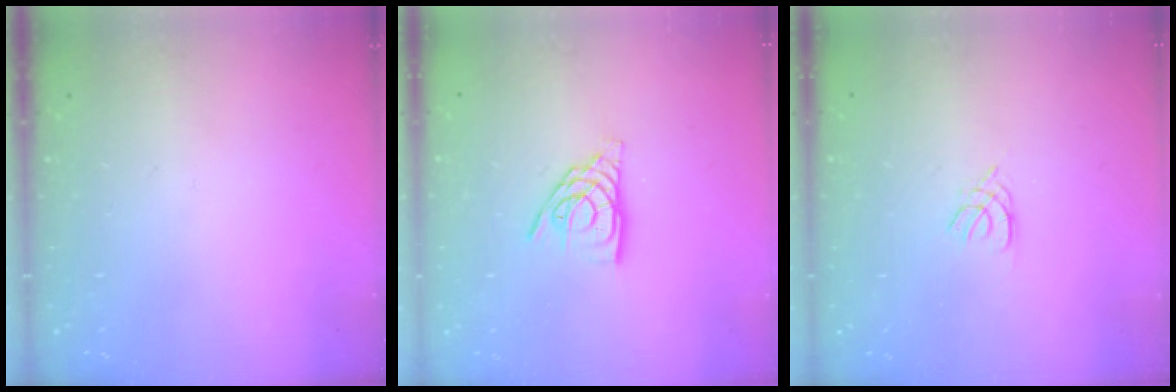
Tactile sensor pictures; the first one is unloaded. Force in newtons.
{"total": 9.8, "press": 9.8, "slide": 0.9}
{"total": 1.4, "press": 1.4, "slide": 0.3}